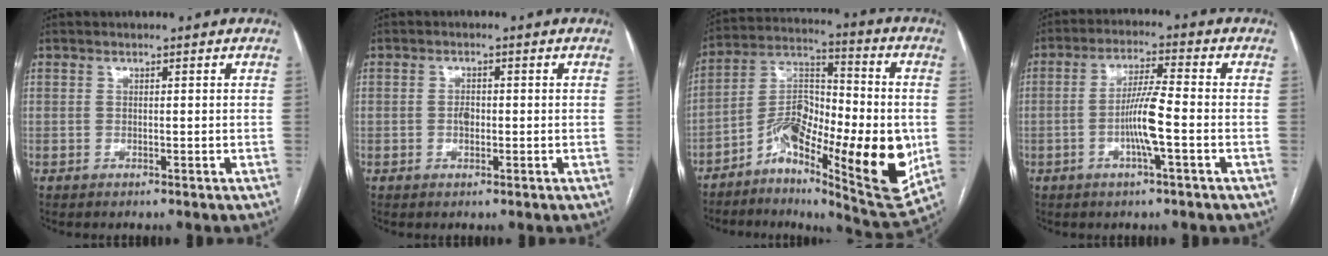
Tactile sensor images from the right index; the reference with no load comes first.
{"total": 1.8, "force": [-0.3, 1.1, 1.4], "torque": [-0.023, 0.003, -0.004]}
{"total": 19.7, "force": [-5.7, 6.1, 17.9], "torque": [-0.303, 0.006, -0.091]}
{"total": 7.0, "force": [-1.9, 0.0, 6.8], "torque": [-0.135, 0.003, -0.038]}